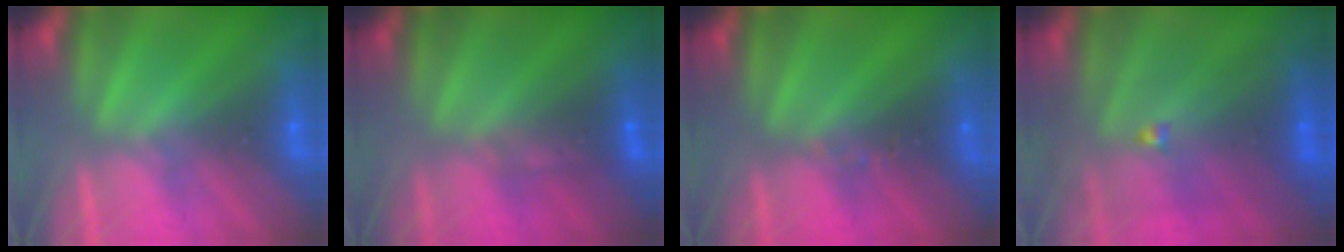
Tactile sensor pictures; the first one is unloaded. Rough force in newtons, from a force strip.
{"total": 2.3}
{"total": 2.4}
{"total": 4.5}